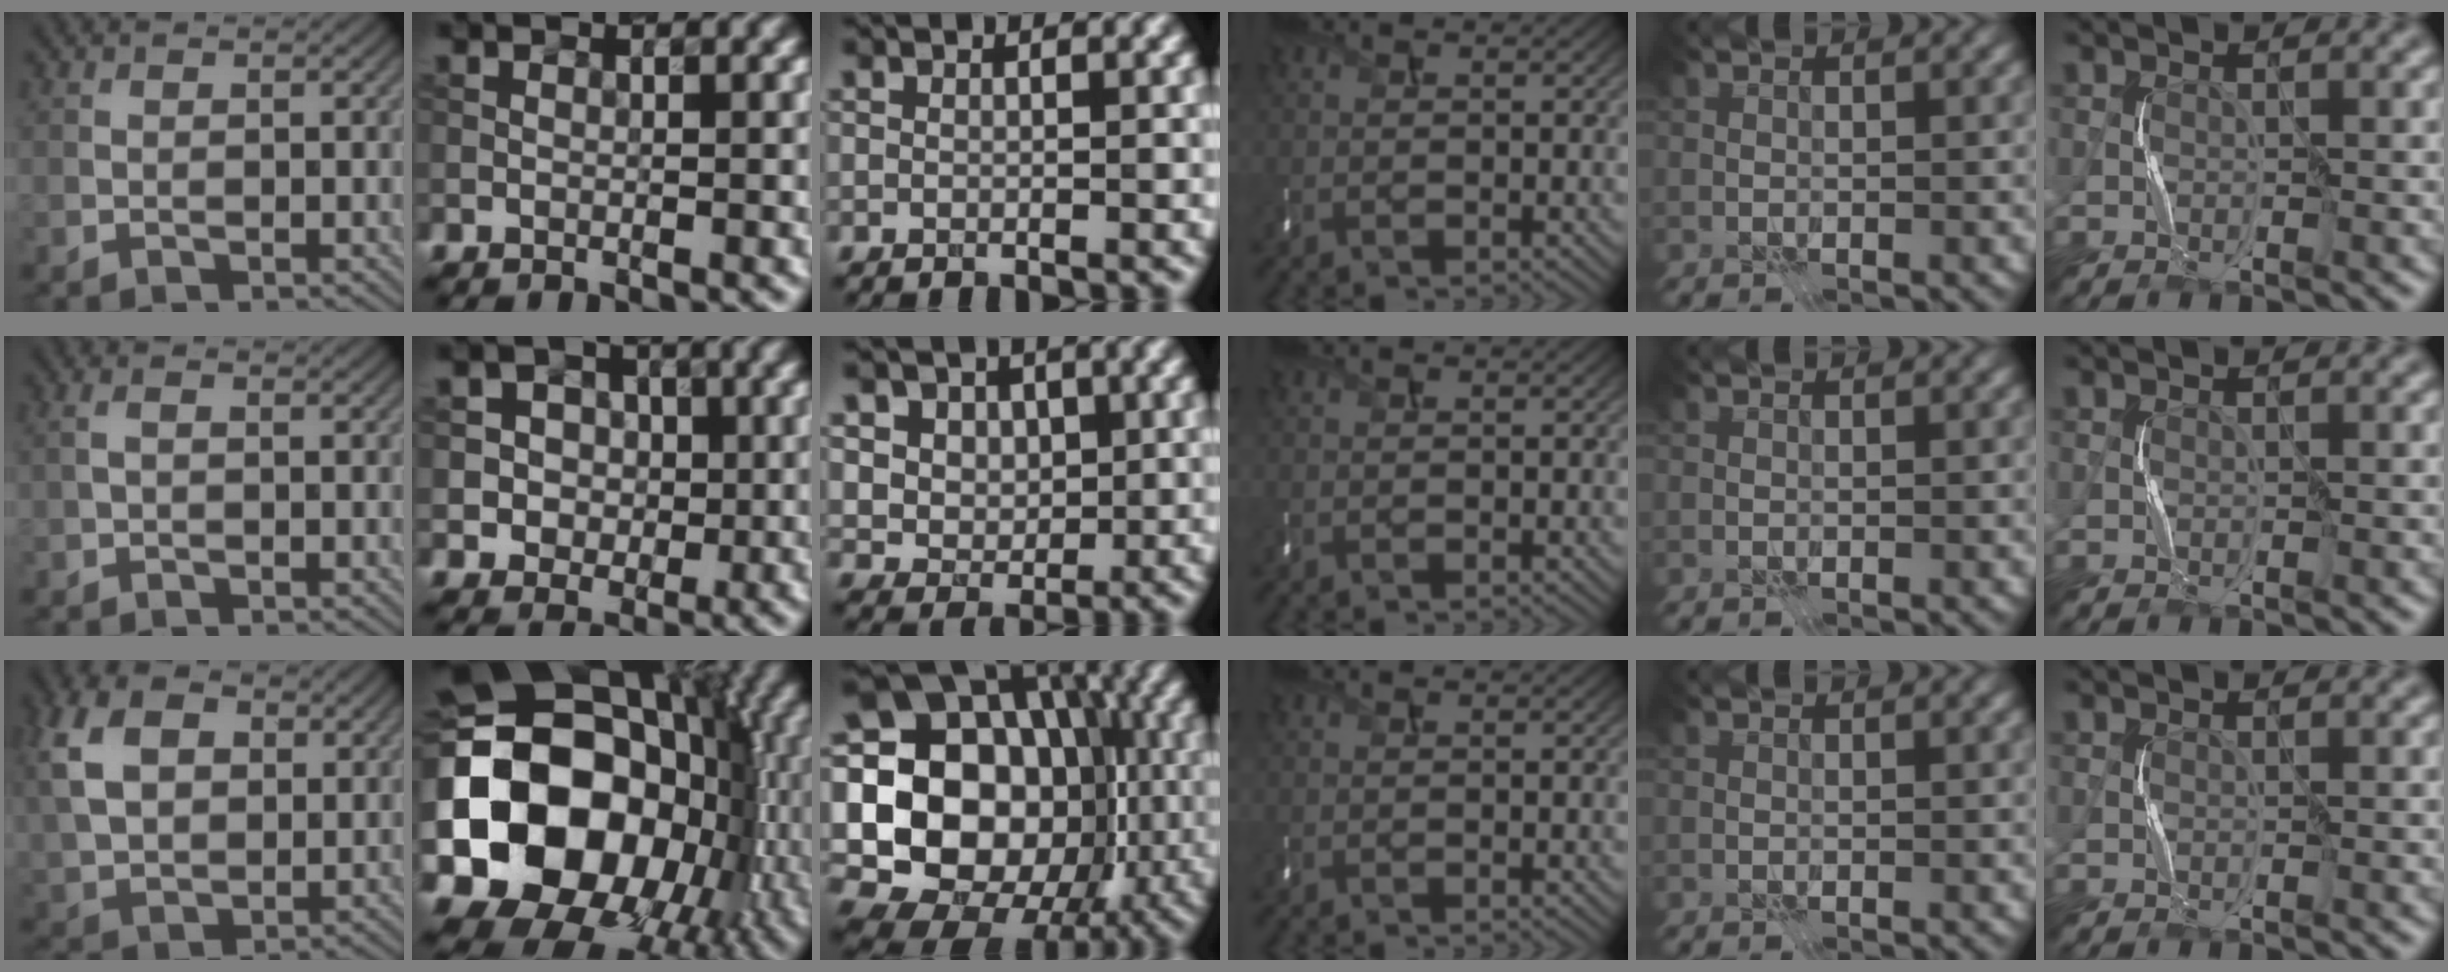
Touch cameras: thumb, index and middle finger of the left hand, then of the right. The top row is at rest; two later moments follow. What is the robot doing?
{"motion": "press", "object": "memory foam"}